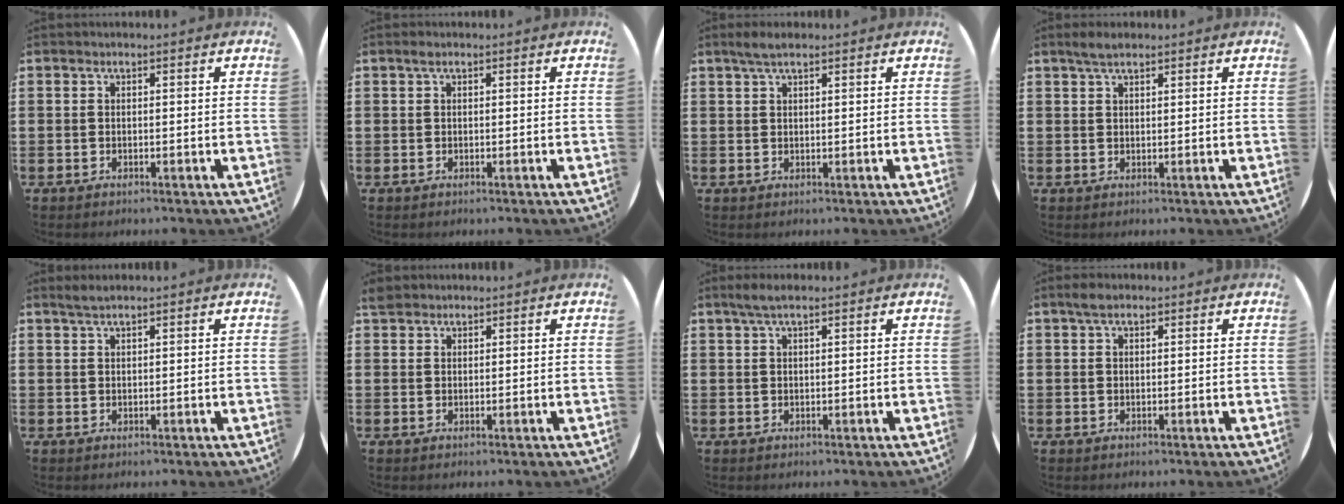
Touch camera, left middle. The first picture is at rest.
{"total": 0.5, "force": [0.3, 0.2, 0.4], "torque": [-0.008, 0.003, 0.005]}
{"total": 2.2, "force": [1.7, 0.4, 1.4], "torque": [-0.029, 0.006, 0.029]}
{"total": 2.2, "force": [1.8, 0.6, 1.1], "torque": [-0.016, 0.003, 0.029]}
{"total": 1.4, "force": [1.2, 0.0, 0.6], "torque": [-0.013, 0.002, 0.022]}
{"total": 1.9, "force": [1.7, 0.7, 0.2], "torque": [0.000, 0.002, 0.033]}
{"total": 2.1, "force": [1.7, 0.3, 1.3], "torque": [-0.027, 0.005, 0.028]}
{"total": 1.6, "force": [1.1, 0.8, 0.8], "torque": [-0.011, 0.003, 0.018]}